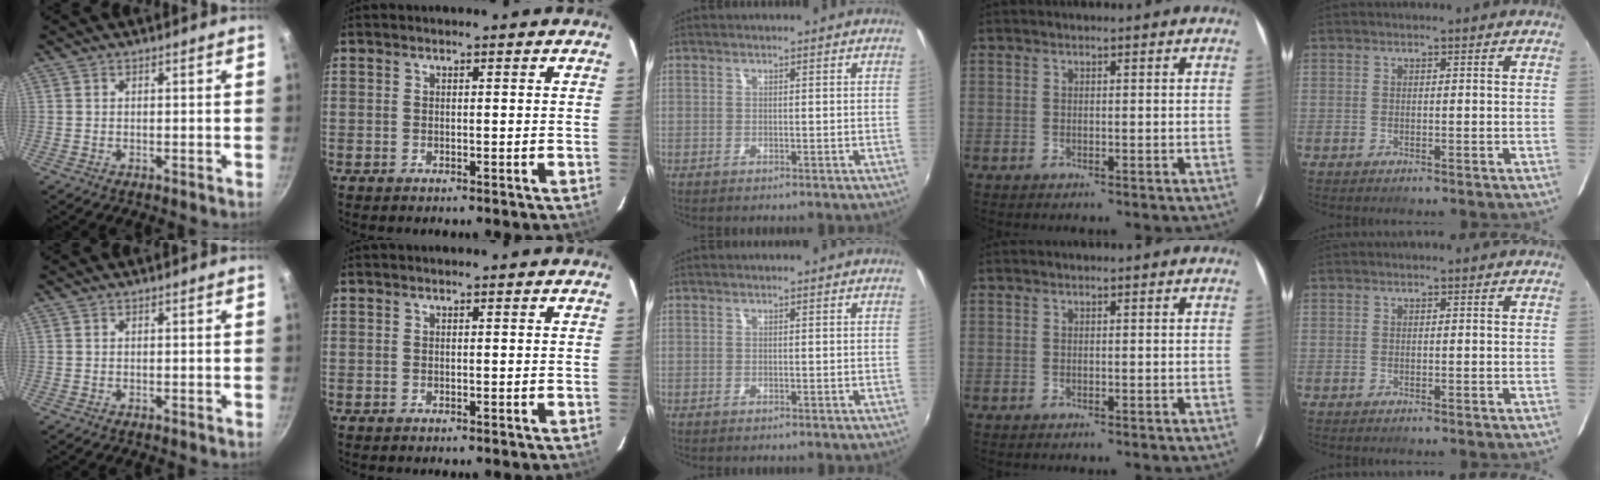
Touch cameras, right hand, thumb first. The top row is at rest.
{}